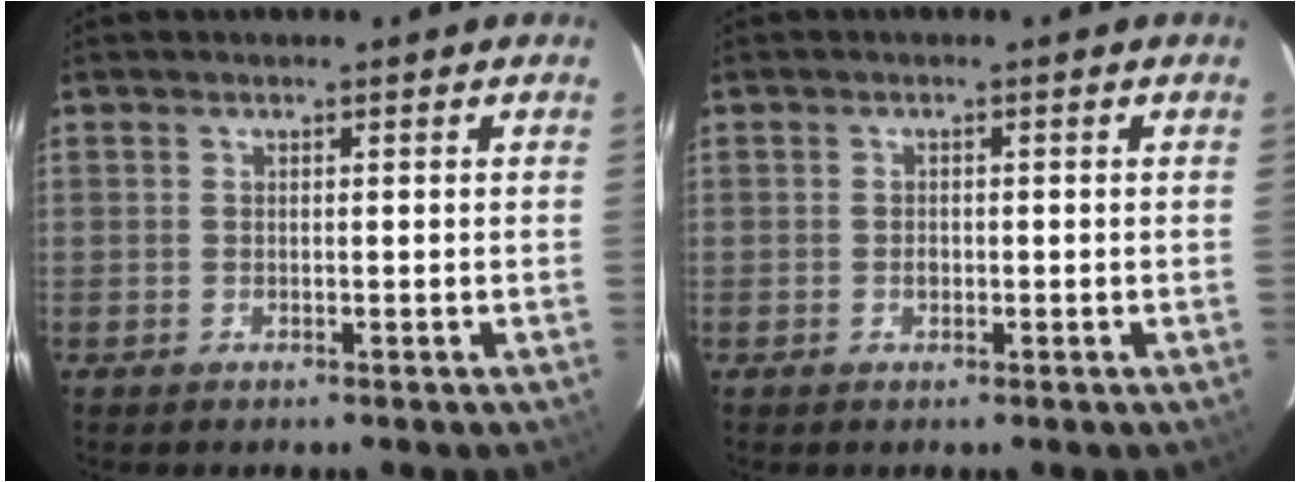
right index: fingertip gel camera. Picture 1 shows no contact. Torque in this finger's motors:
{"motor_torque": [0.43, 0.29, 0.02, -0.02]}